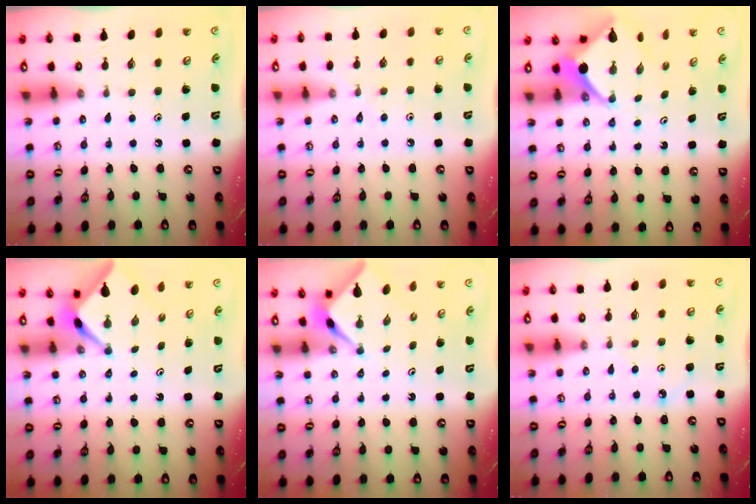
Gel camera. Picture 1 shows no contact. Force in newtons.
{"total": 4.4, "press": 4.4, "slide": 0.7}
{"total": 6.0, "press": 6.0, "slide": 0.6}
{"total": 2.6, "press": 2.6, "slide": 0.3}
{"total": 2.1, "press": 2.1, "slide": 0.3}
{"total": 2.3, "press": 2.3, "slide": 0.2}